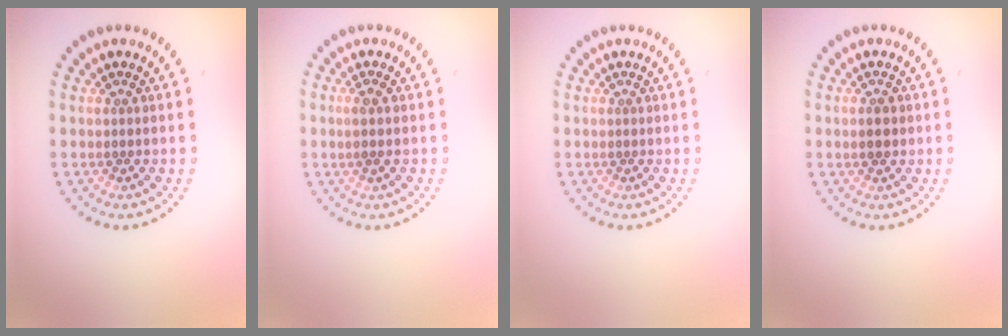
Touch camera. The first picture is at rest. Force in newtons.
{"total": 1.1, "press": 0.8, "slide": 0.7}
{"total": 0.0}
{"total": 1.8, "press": 1.8, "slide": 0.2}